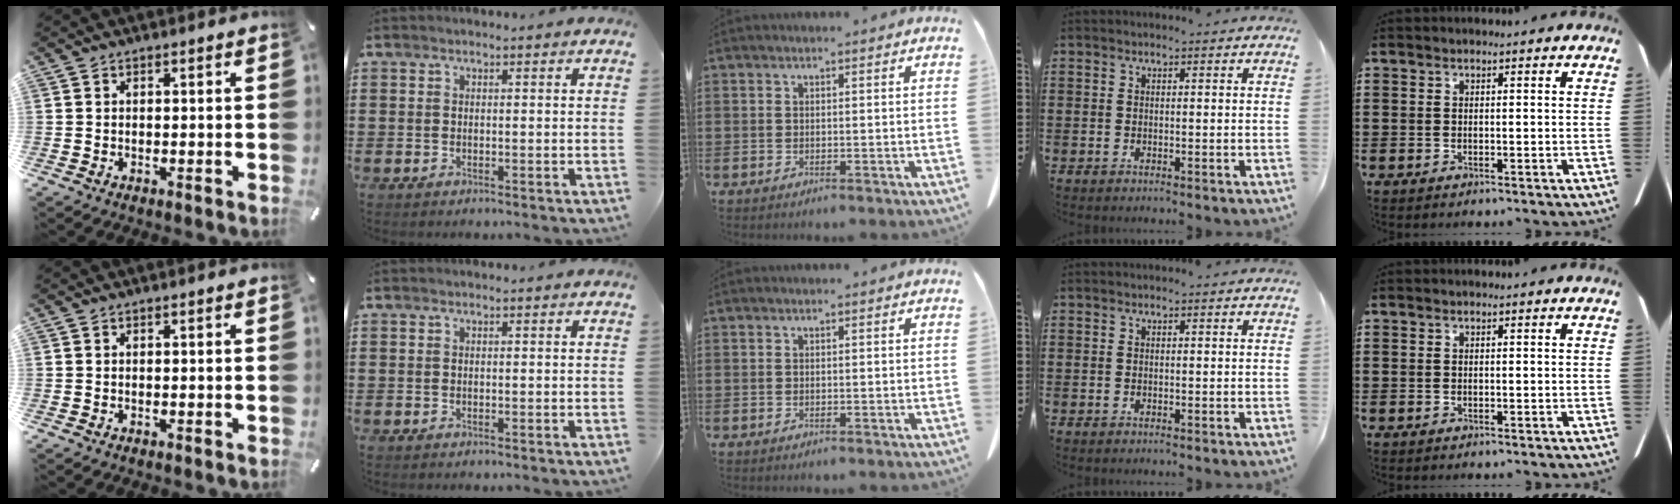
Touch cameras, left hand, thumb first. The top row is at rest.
{}